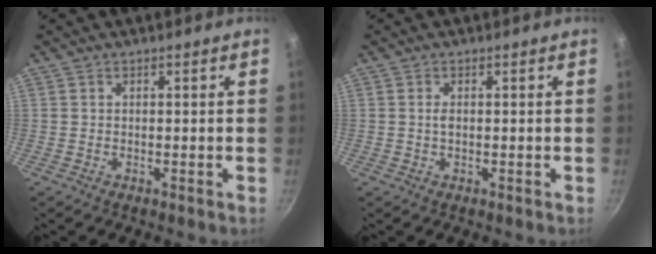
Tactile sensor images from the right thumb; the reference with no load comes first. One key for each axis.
{"total": 1.2, "fx": 0.1, "fy": 0.6, "fz": 1.0, "tx": -0.021, "ty": -0.001, "tz": 0.003}